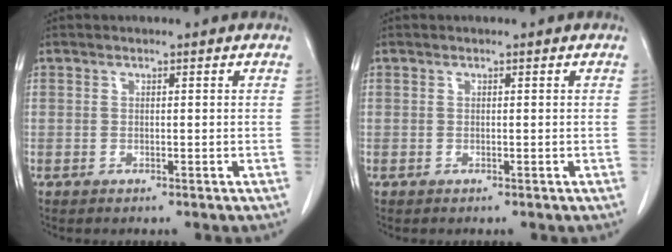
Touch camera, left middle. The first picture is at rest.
{"total": 0.0}